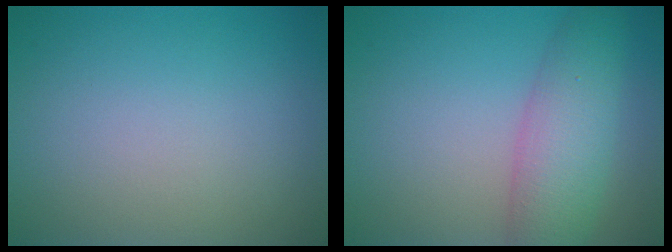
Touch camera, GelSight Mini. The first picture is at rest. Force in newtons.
{"total": 5.6, "press": 5.6, "slide": 0.2}